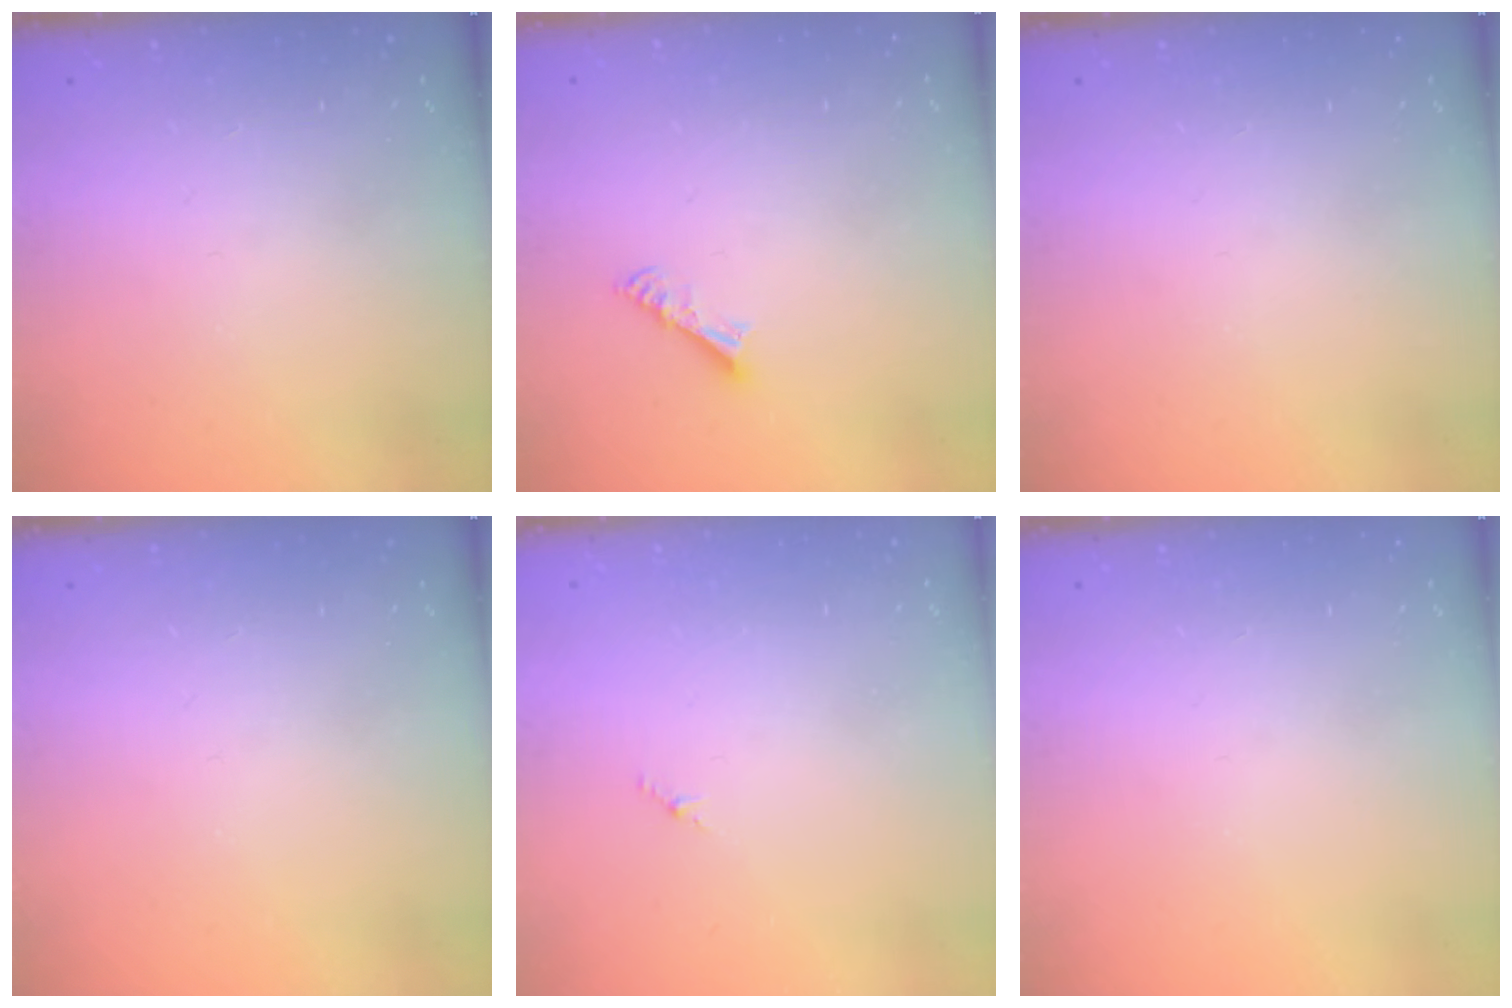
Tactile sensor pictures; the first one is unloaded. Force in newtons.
{"total": 4.7, "press": 4.7, "slide": 0.0}
{"total": 0.0}
{"total": 0.0}
{"total": 1.2, "press": 1.1, "slide": 0.6}
{"total": 0.0}